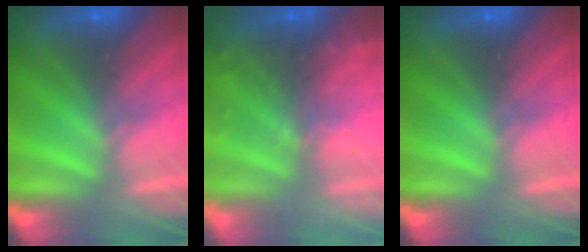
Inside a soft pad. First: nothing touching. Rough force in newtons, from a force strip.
{"total": 6.1}
{"total": 0.0}